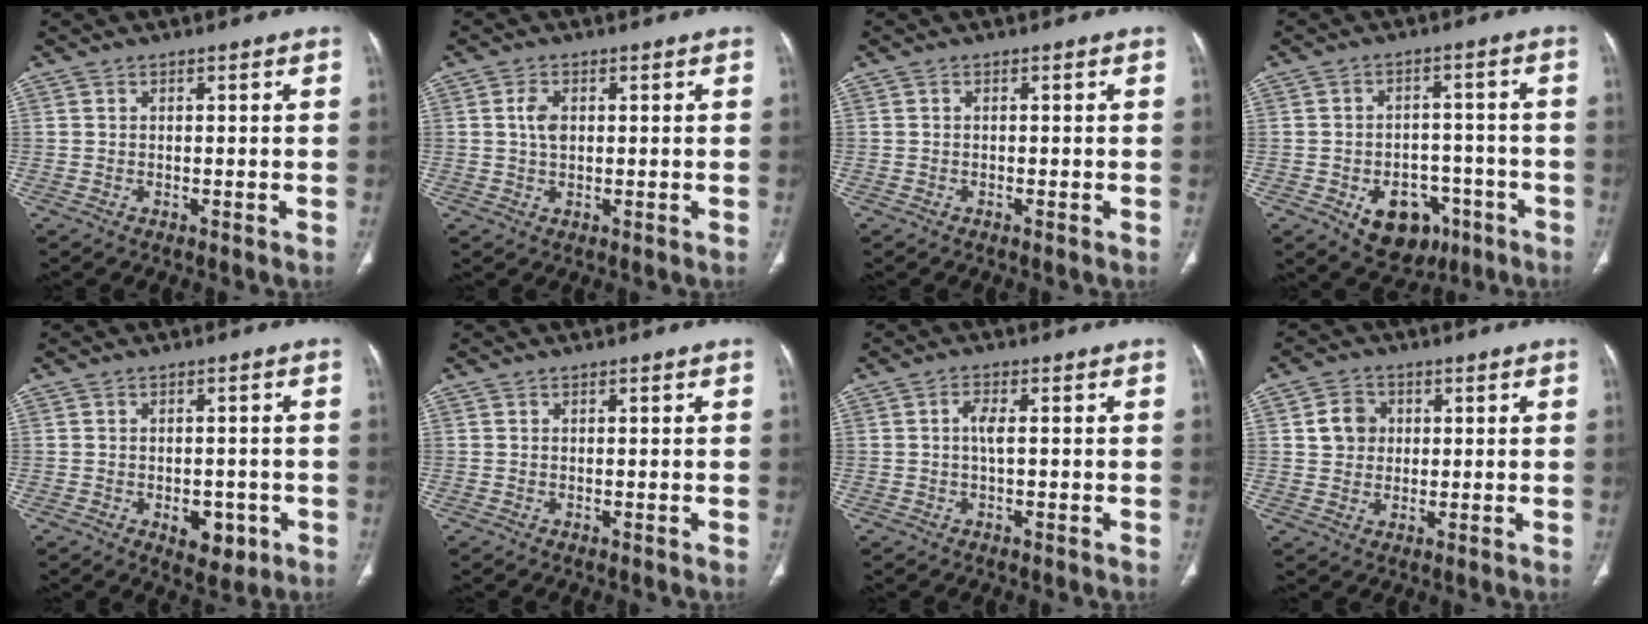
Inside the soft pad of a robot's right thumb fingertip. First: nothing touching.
{"total": 3.1, "force": [0.6, 1.9, 2.4], "torque": [-0.047, 0.001, 0.010]}
{"total": 0.0}
{"total": 11.0, "force": [-5.0, 7.8, 5.9], "torque": [-0.047, 0.032, -0.059]}
{"total": 5.9, "force": [-2.1, 3.6, 4.1], "torque": [-0.032, 0.004, -0.017]}
{"total": 0.0}
{"total": 2.7, "force": [0.0, 1.0, 2.5], "torque": [-0.053, 0.001, -0.005]}
{"total": 5.4, "force": [1.1, 4.8, 2.3], "torque": [-0.018, 0.001, 0.016]}